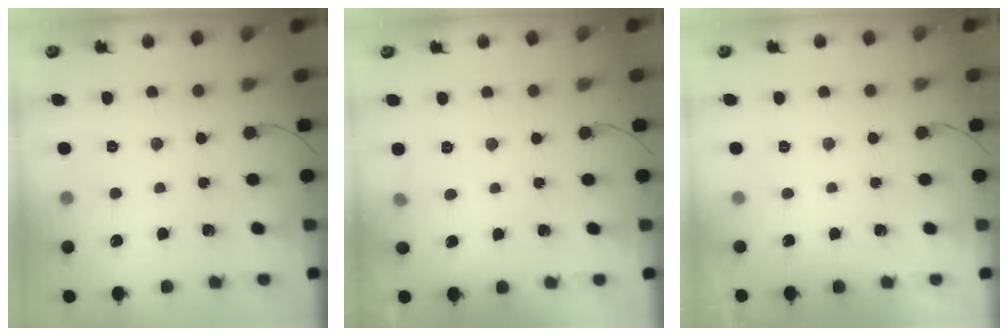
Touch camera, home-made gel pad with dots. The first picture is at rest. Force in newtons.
{"total": 3.4, "press": 3.2, "slide": 1.2}
{"total": 0.0}